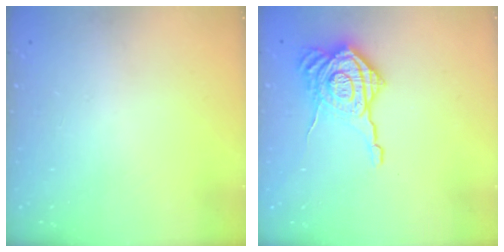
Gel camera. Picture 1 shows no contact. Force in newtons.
{"total": 16.7, "press": 16.6, "slide": 1.2}